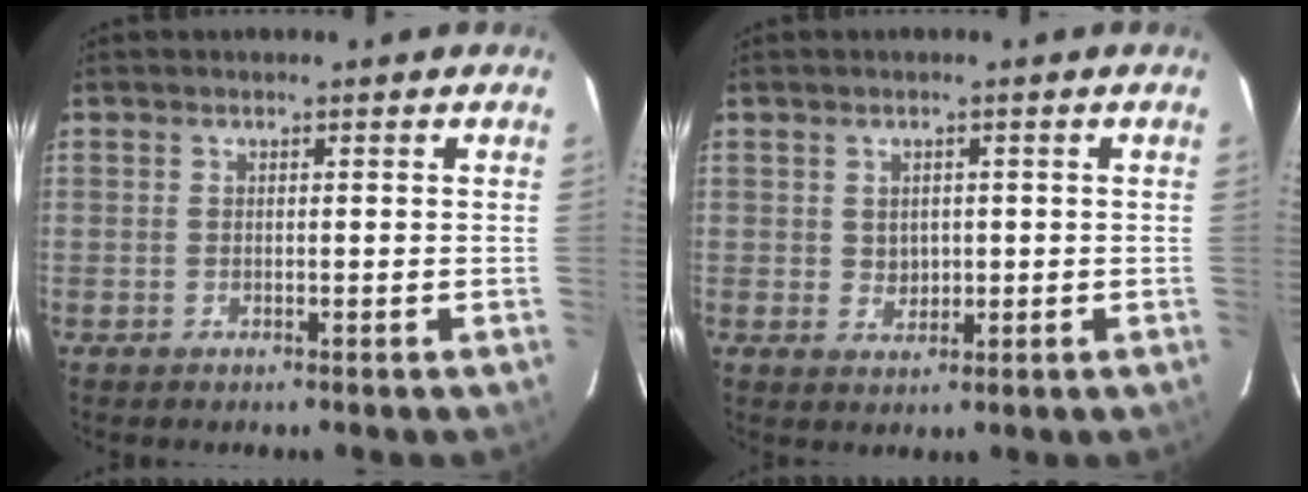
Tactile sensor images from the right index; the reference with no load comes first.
{"total": 2.7, "force": [0.3, 2.4, 1.2], "torque": [-0.018, 0.003, 0.011]}